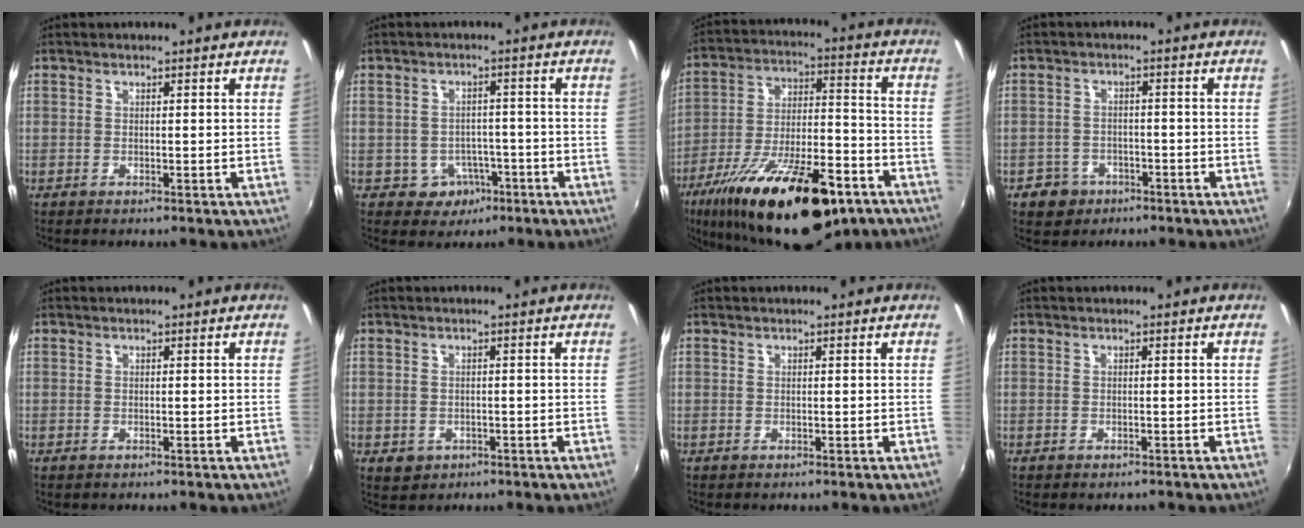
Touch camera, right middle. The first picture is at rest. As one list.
[{"total": 5.0, "force": [-2.5, 4.3, 1.1], "torque": [-0.033, 0.009, -0.025]}, {"total": 26.6, "force": [-16.9, 9.4, 18.3], "torque": [-0.321, -0.033, -0.257]}, {"total": 5.6, "force": [-3.4, 4.3, 1.2], "torque": [-0.048, 0.006, -0.050]}, {"total": 0.0}, {"total": 3.2, "force": [-1.2, 2.7, 1.3], "torque": [-0.030, -0.006, -0.011]}, {"total": 0.0}, {"total": 0.9, "force": [-0.7, 0.4, 0.3], "torque": [-0.008, -0.003, -0.012]}]